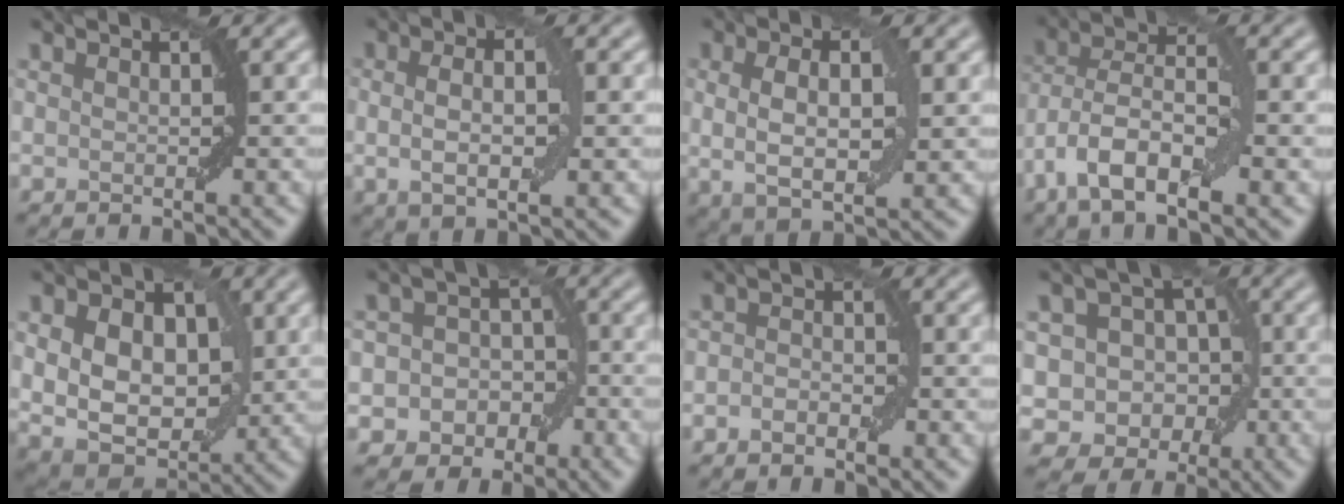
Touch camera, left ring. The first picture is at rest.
{"total": 4.2, "force": [0.3, 1.4, 4.0], "torque": [-0.074, 0.002, 0.001]}
{"total": 5.1, "force": [0.8, 2.1, 4.6], "torque": [-0.077, 0.000, 0.012]}
{"total": 8.2, "force": [-3.4, 3.6, 6.6], "torque": [-0.125, 0.010, -0.072]}
{"total": 9.9, "force": [1.9, 6.9, 6.8], "torque": [-0.115, 0.007, 0.033]}
{"total": 6.0, "force": [-2.3, 5.3, 1.5], "torque": [0.000, 0.019, -0.056]}
{"total": 1.6, "force": [-0.7, 1.1, 0.9], "torque": [-0.016, 0.003, -0.015]}
{"total": 7.4, "force": [-1.1, 6.7, 3.1], "torque": [-0.014, 0.027, -0.045]}